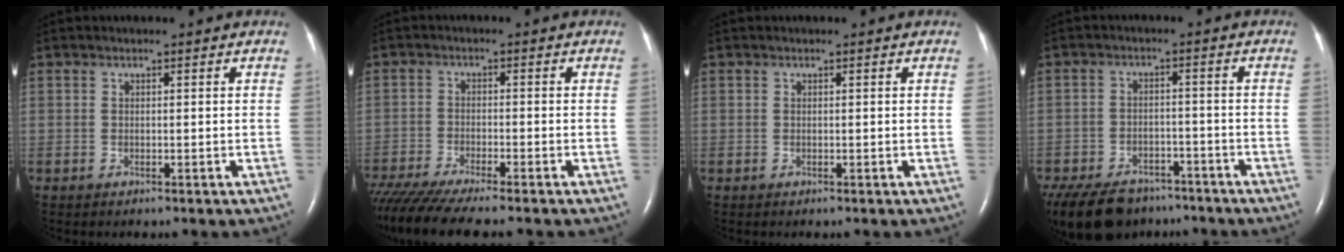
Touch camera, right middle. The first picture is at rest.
{"total": 10.6, "force": [-9.1, 0.0, 5.4], "torque": [-0.082, -0.030, -0.150]}
{"total": 0.0}
{"total": 16.9, "force": [-12.6, 9.0, 6.8], "torque": [-0.193, -0.021, -0.182]}